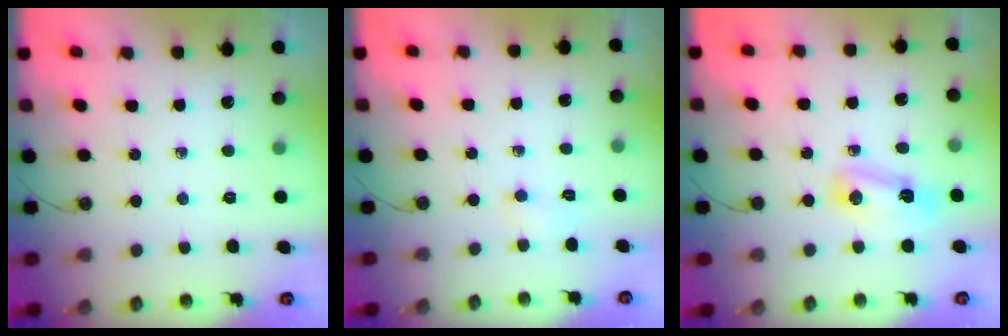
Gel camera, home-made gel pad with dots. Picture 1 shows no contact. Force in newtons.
{"total": 4.6, "press": 2.1, "slide": 4.1}
{"total": 5.9, "press": 5.8, "slide": 0.9}